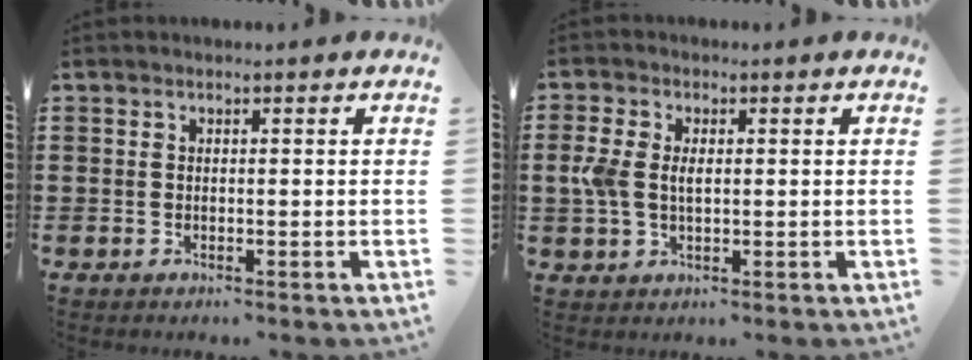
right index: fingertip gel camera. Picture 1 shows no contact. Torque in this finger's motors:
{"motor_torque": [0.39, 0.21, 0.16, 0.06]}